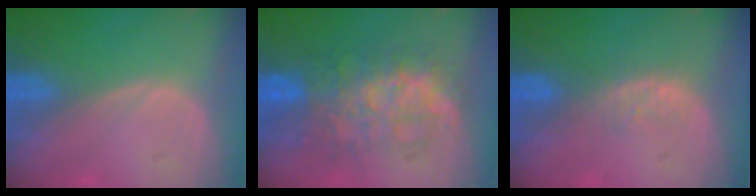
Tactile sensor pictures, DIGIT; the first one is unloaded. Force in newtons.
{"total": 8.9, "press": 8.9, "slide": 0.4}
{"total": 2.8, "press": 2.8, "slide": 0.3}